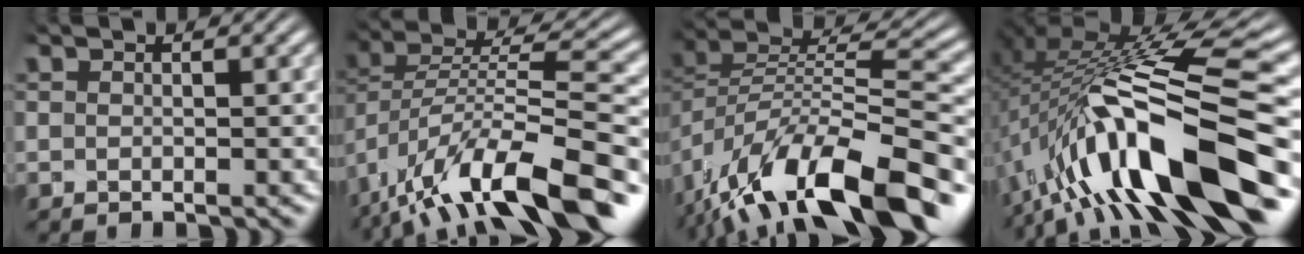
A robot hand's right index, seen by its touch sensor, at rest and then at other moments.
{"total": 9.4, "force": [-3.2, 4.6, 7.5], "torque": [-0.125, -0.008, -0.042]}
{"total": 11.1, "force": [-3.9, 5.7, 8.7], "torque": [-0.147, -0.015, -0.052]}
{"total": 13.4, "force": [-1.5, 5.0, 12.3], "torque": [-0.214, 0.008, -0.007]}